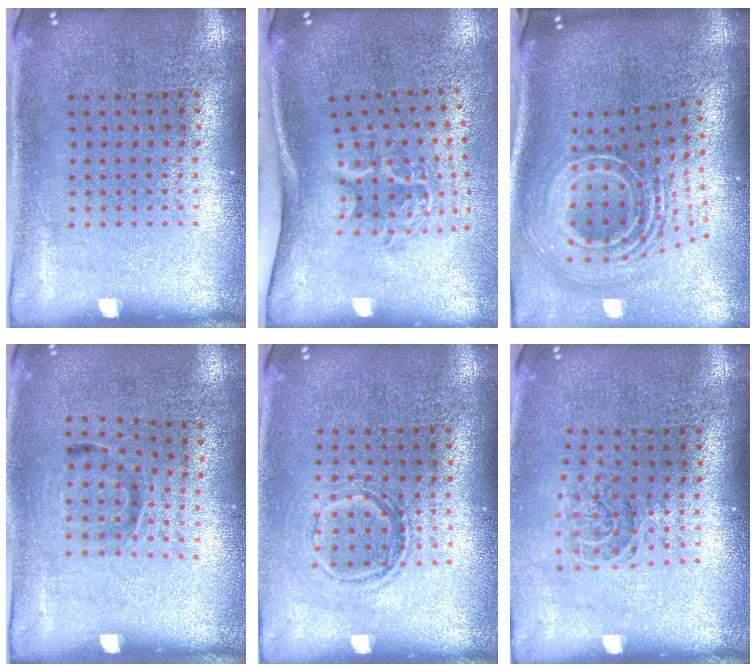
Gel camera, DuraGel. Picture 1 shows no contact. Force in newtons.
{"total": 2.1, "press": 1.4, "slide": 1.6}
{"total": 3.3, "press": 2.1, "slide": 2.5}
{"total": 0.9, "press": 0.7, "slide": 0.6}
{"total": 1.2, "press": 1.0, "slide": 0.6}
{"total": 1.4, "press": 1.2, "slide": 0.8}